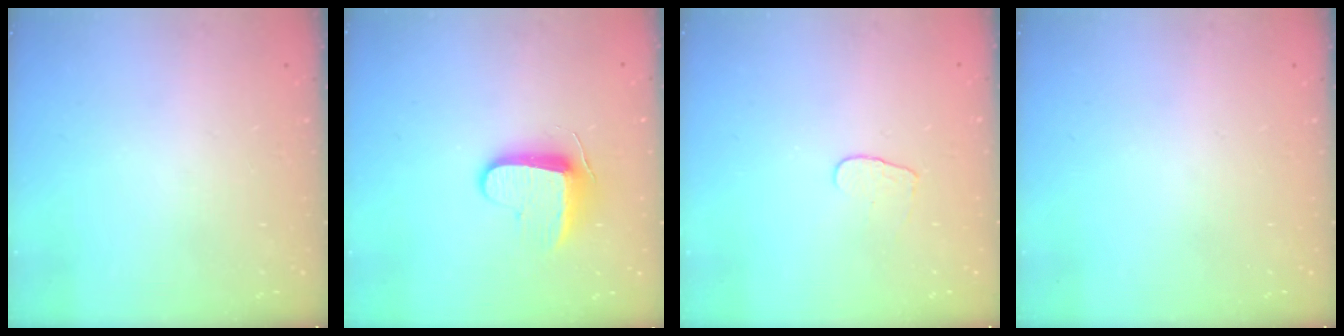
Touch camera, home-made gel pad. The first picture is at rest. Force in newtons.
{"total": 8.9, "press": 8.9, "slide": 0.8}
{"total": 4.4, "press": 4.4, "slide": 0.3}
{"total": 0.0}